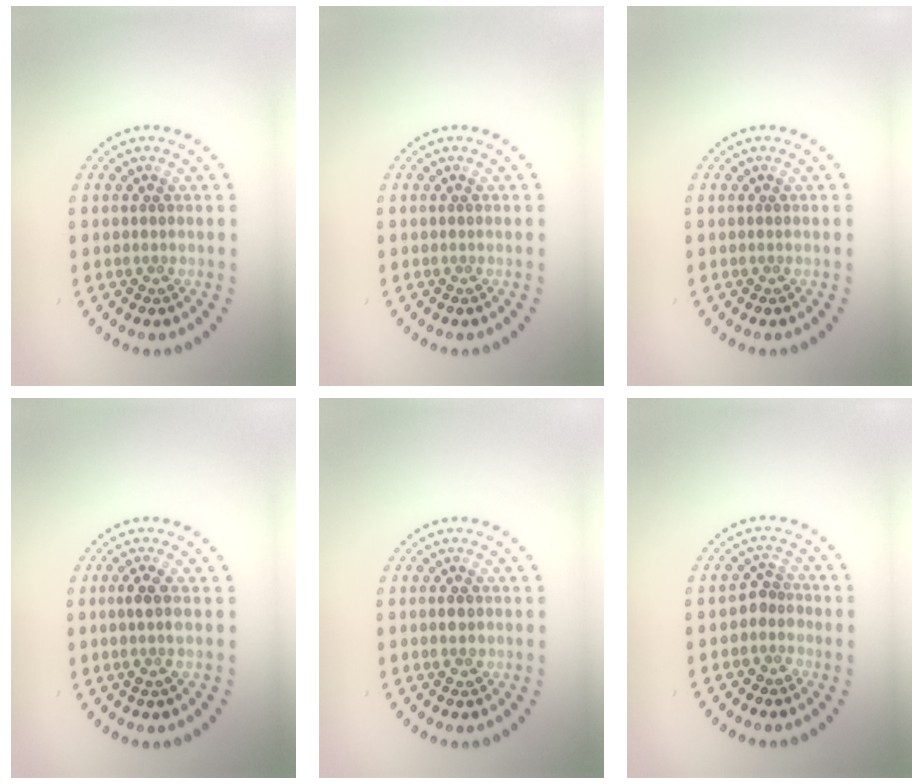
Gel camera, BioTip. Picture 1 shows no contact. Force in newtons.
{"total": 0.0}
{"total": 0.0}
{"total": 1.8, "press": 1.6, "slide": 1.0}
{"total": 1.8, "press": 1.8, "slide": 0.1}
{"total": 1.9, "press": 1.5, "slide": 1.2}